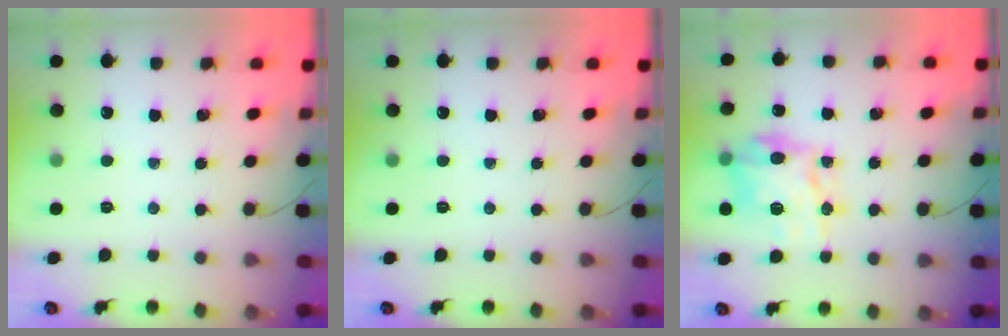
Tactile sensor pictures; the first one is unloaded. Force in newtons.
{"total": 0.0}
{"total": 15.8, "press": 15.7, "slide": 0.6}